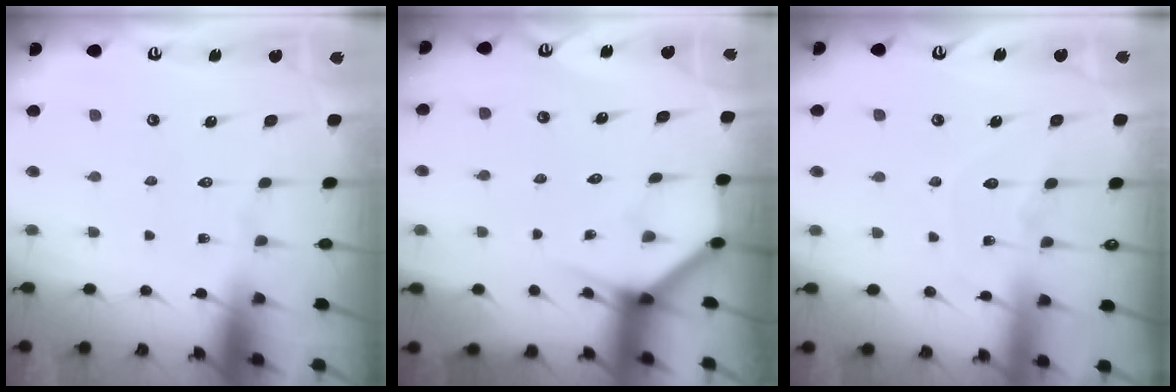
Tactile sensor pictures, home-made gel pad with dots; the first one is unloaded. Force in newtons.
{"total": 3.7, "press": 3.7, "slide": 0.4}
{"total": 6.8, "press": 6.8, "slide": 0.7}